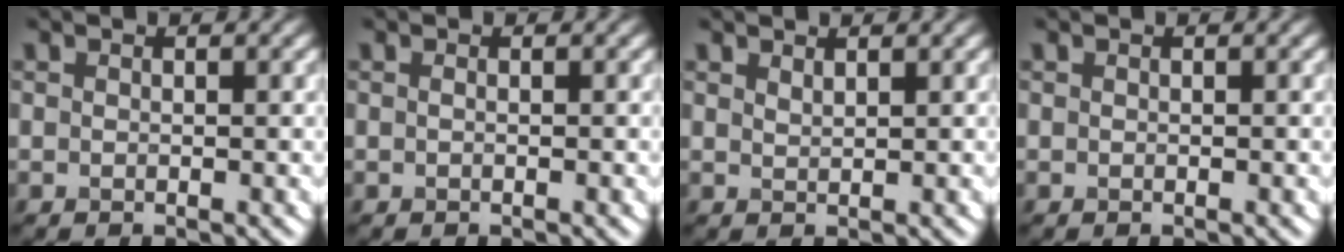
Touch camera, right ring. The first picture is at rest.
{"total": 0.0}
{"total": 1.0, "force": [0.9, 0.1, 0.3], "torque": [-0.006, 0.000, 0.018]}
{"total": 0.0}